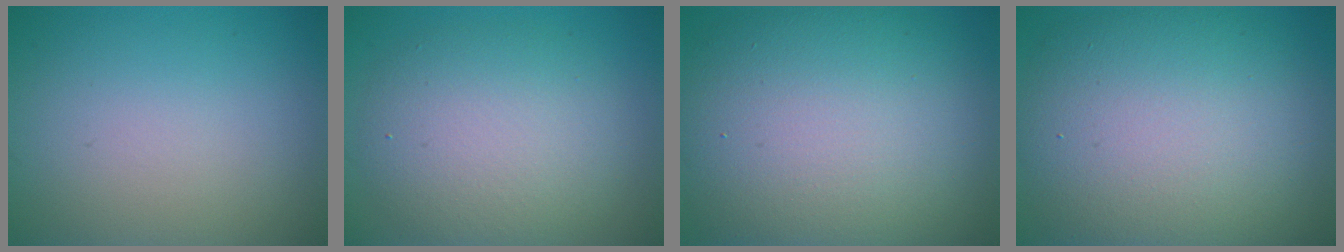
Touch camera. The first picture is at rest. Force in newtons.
{"total": 6.5, "press": 6.4, "slide": 0.5}
{"total": 13.9, "press": 13.8, "slide": 1.1}
{"total": 12.7, "press": 12.6, "slide": 0.8}